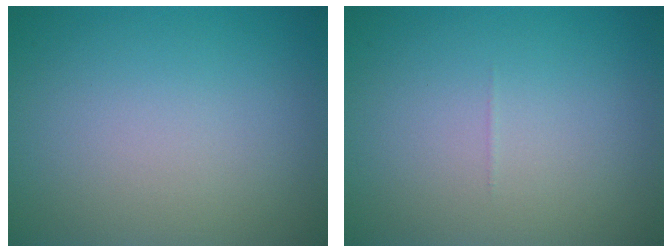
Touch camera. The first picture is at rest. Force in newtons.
{"total": 0.0}